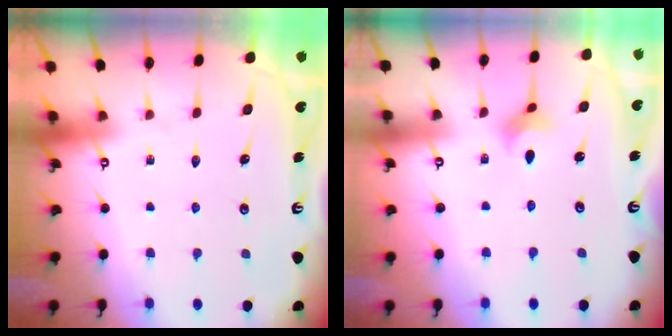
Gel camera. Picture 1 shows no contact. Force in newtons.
{"total": 2.5, "press": 2.4, "slide": 0.5}